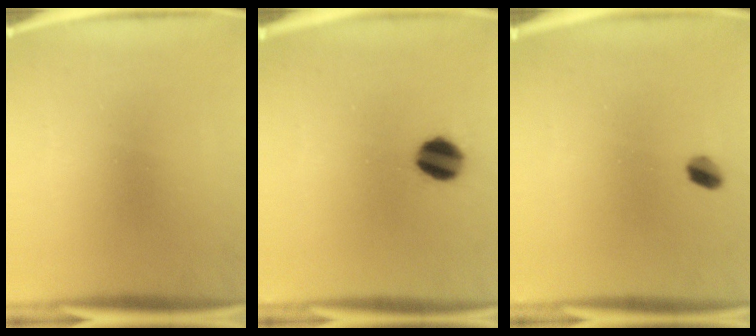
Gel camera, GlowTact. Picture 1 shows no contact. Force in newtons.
{"total": 8.3}
{"total": 2.7}